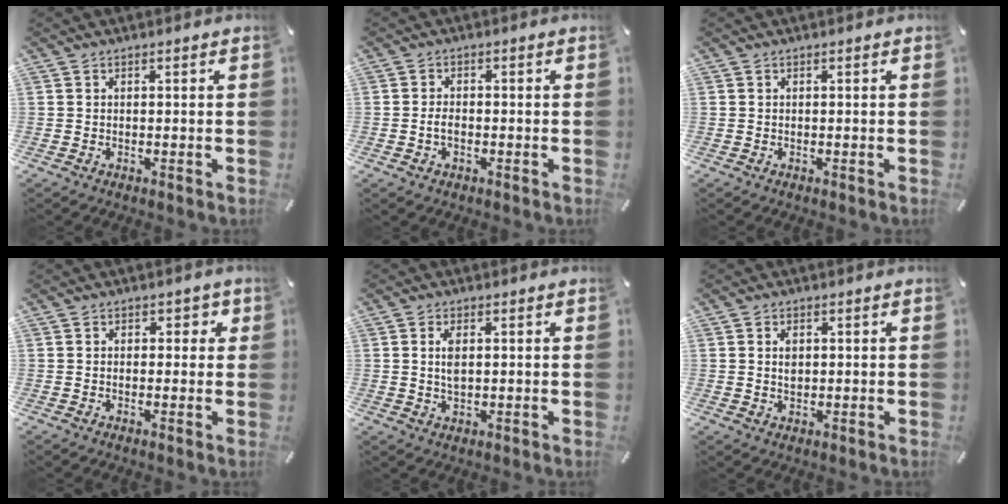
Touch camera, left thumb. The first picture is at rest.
{"total": 2.6, "force": [-0.7, 1.7, 1.9], "torque": [-0.042, 0.002, -0.015]}
{"total": 0.0}
{"total": 2.0, "force": [0.0, 1.6, 1.2], "torque": [-0.009, 0.002, -0.007]}
{"total": 3.7, "force": [0.7, 2.1, 3.0], "torque": [-0.065, 0.001, 0.006]}
{"total": 2.6, "force": [0.5, 1.9, 1.7], "torque": [-0.023, 0.000, 0.004]}